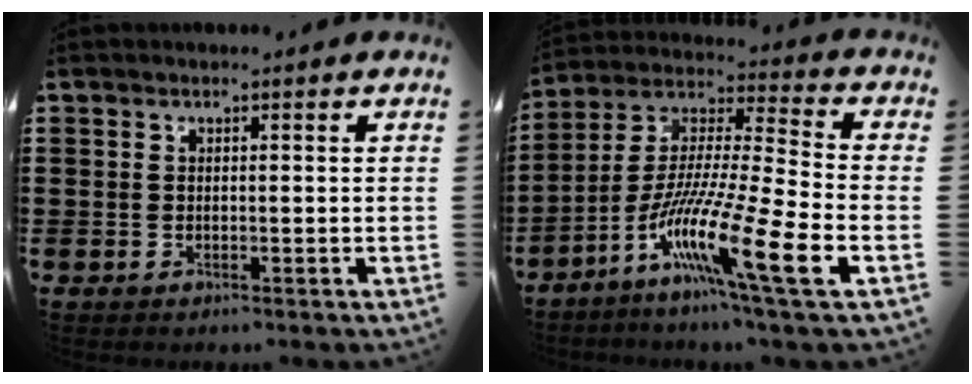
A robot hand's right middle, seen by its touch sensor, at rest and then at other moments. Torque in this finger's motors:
{"motor_torque": [2.14, 0.00, 0.59, 0.21]}